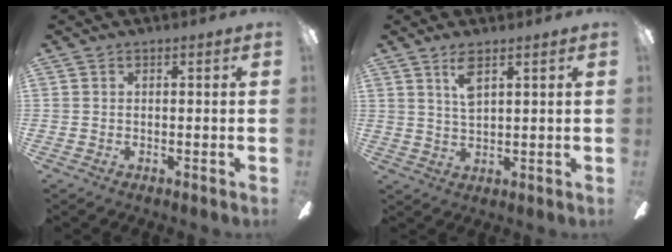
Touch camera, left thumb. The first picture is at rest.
{"total": 5.1, "force": [3.1, 1.6, 3.8], "torque": [-0.075, -0.001, 0.052]}